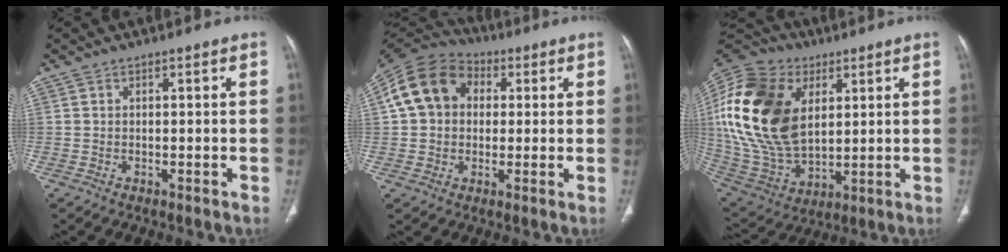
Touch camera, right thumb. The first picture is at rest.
{"total": 13.7, "force": [2.4, 11.2, 7.7], "torque": [-0.134, 0.027, 0.033]}
{"total": 28.0, "force": [7.1, 18.2, 20.0], "torque": [-0.414, -0.008, 0.139]}